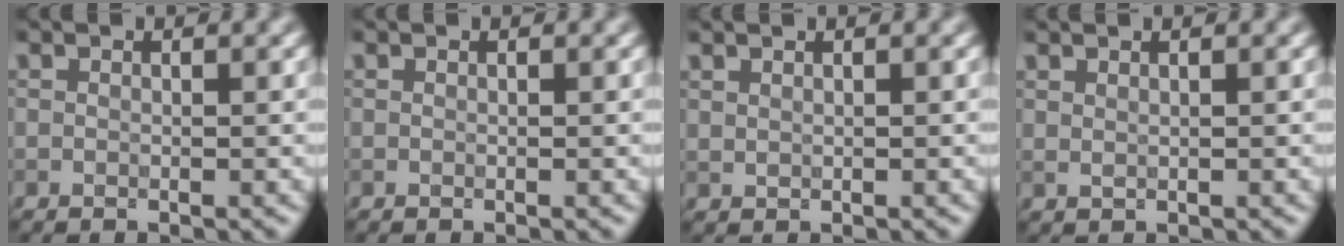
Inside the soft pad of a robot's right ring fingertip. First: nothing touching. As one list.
[{"total": 0.0}, {"total": 0.9, "force": [0.9, 0.3, 0.0], "torque": [-0.004, -0.002, 0.016]}, {"total": 1.1, "force": [0.9, 0.4, 0.3], "torque": [-0.004, -0.002, 0.011]}]